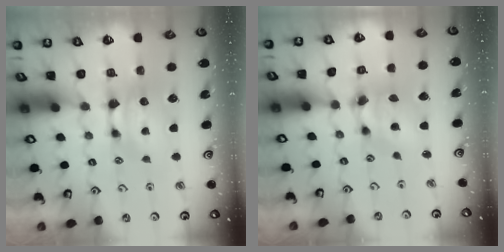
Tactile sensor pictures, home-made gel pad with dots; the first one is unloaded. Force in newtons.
{"total": 6.4, "press": 6.1, "slide": 1.9}